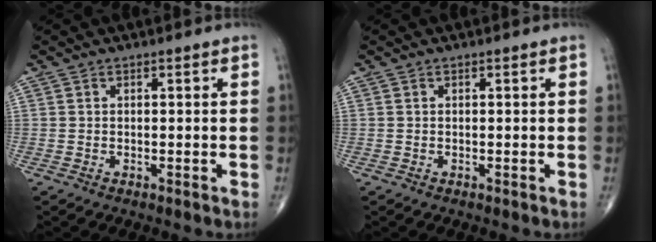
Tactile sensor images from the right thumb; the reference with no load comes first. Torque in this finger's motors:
{"motor_torque": [0.00, 0.00, -0.06, 0.07, 0.02]}